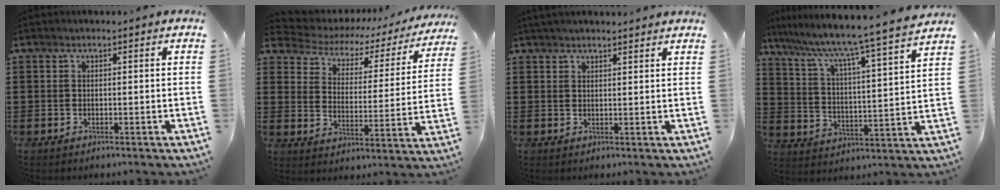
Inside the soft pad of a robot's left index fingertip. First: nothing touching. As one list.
[{"total": 3.1, "force": [2.4, 1.7, 1.0], "torque": [-0.040, -0.021, 0.028]}, {"total": 1.8, "force": [1.8, 0.1, 0.4], "torque": [-0.013, 0.003, 0.035]}, {"total": 6.4, "force": [5.5, -1.2, 2.9], "torque": [-0.083, -0.058, 0.079]}]